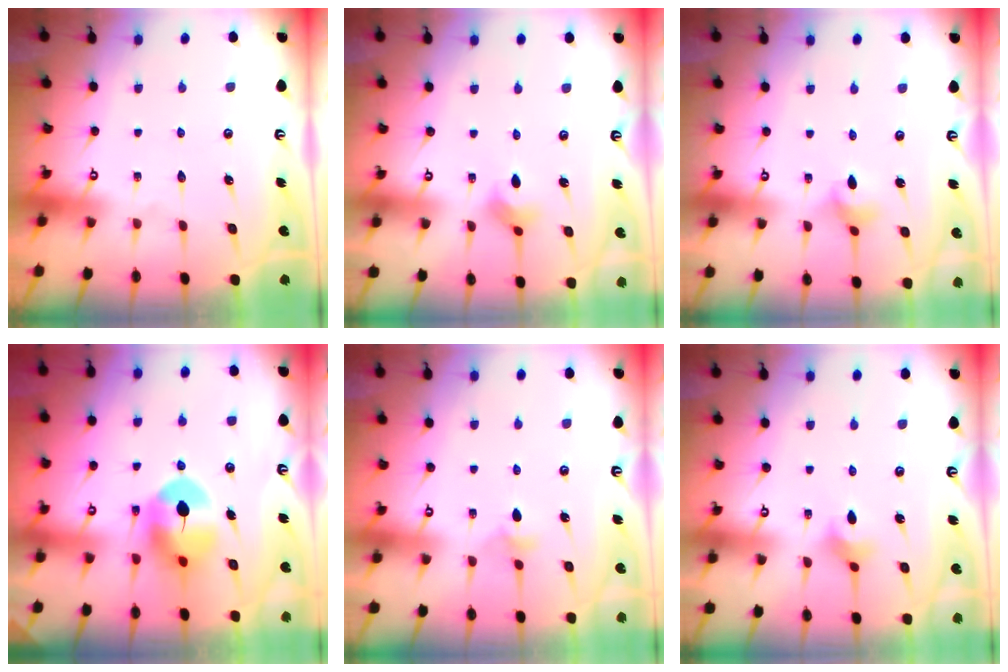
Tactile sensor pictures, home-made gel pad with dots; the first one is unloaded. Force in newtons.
{"total": 3.5, "press": 3.5, "slide": 0.5}
{"total": 2.9, "press": 2.9, "slide": 0.5}
{"total": 8.5, "press": 8.4, "slide": 0.3}
{"total": 5.2, "press": 5.1, "slide": 1.1}
{"total": 2.9, "press": 2.8, "slide": 0.8}